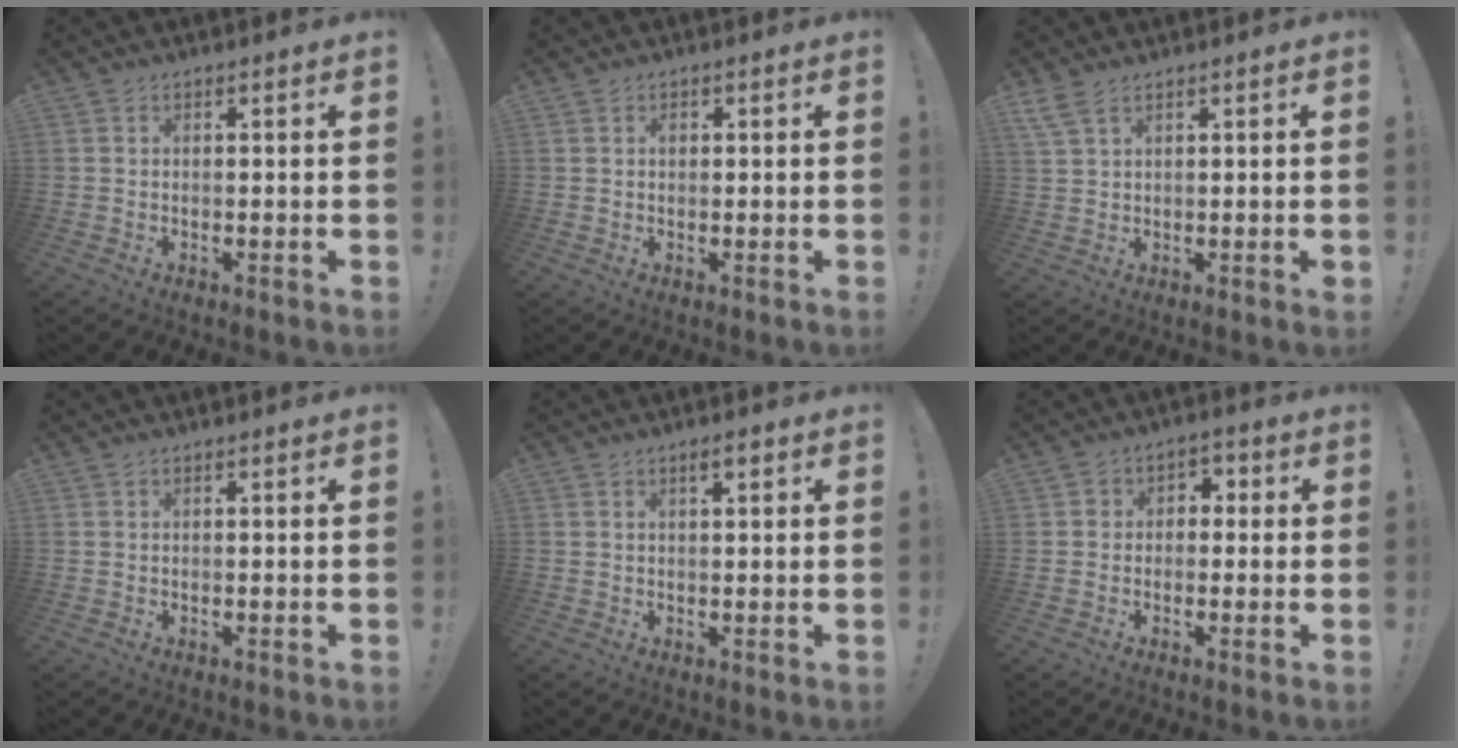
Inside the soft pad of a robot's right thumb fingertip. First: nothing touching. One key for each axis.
{"total": 0.9, "fx": 0.1, "fy": 0.8, "fz": 0.5, "tx": -0.003, "ty": 0.001, "tz": 0.000}
{"total": 4.0, "fx": 2.4, "fy": 1.1, "fz": 3.1, "tx": -0.062, "ty": -0.004, "tz": 0.047}
{"total": 0.0}
{"total": 2.4, "fx": 1.4, "fy": 0.6, "fz": 1.8, "tx": -0.030, "ty": -0.001, "tz": 0.022}
{"total": 4.2, "fx": -1.4, "fy": 3.7, "fz": 1.3, "tx": -0.010, "ty": 0.019, "tz": -0.028}